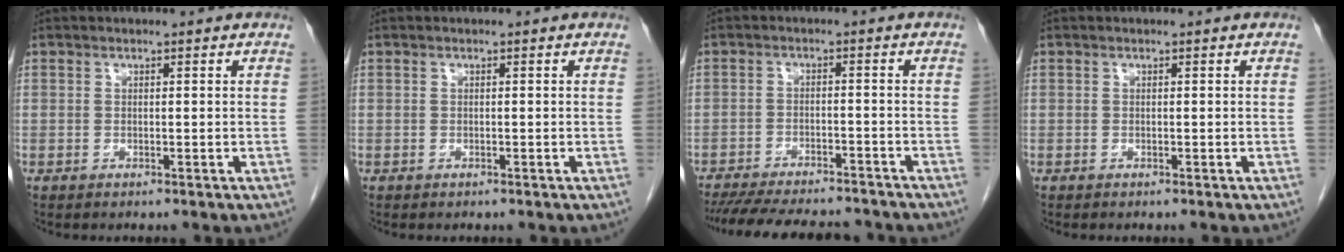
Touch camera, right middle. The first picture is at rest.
{"total": 0.0}
{"total": 16.1, "force": [-14.4, 3.2, 6.4], "torque": [-0.135, -0.017, -0.199]}
{"total": 0.0}